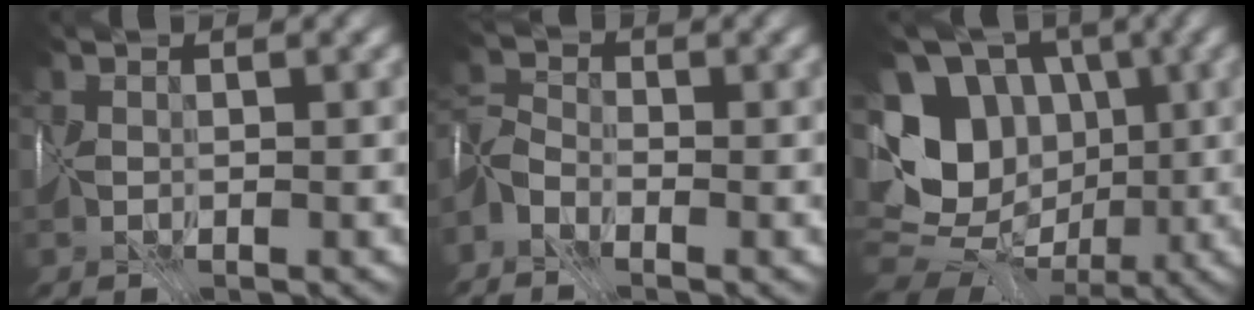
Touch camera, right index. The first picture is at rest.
{"total": 2.2, "force": [-2.0, 0.5, 0.6], "torque": [-0.022, 0.009, -0.057]}
{"total": 12.7, "force": [0.9, 11.3, 5.8], "torque": [-0.139, 0.016, 0.009]}